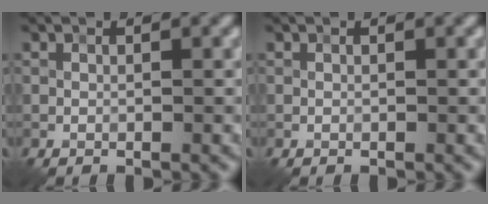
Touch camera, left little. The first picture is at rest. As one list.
[{"total": 0.0}]